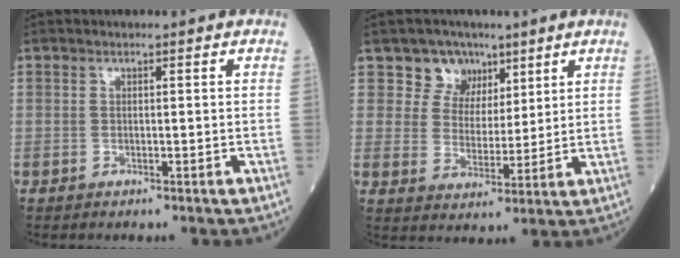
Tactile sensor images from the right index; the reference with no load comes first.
{"total": 6.5, "force": [4.0, 5.1, 0.7], "torque": [-0.010, 0.009, 0.070]}